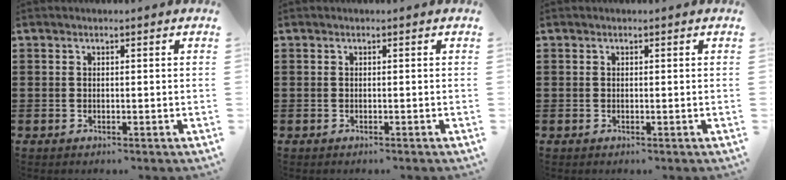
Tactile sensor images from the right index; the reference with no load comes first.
{"total": 0.0}
{"total": 0.0}